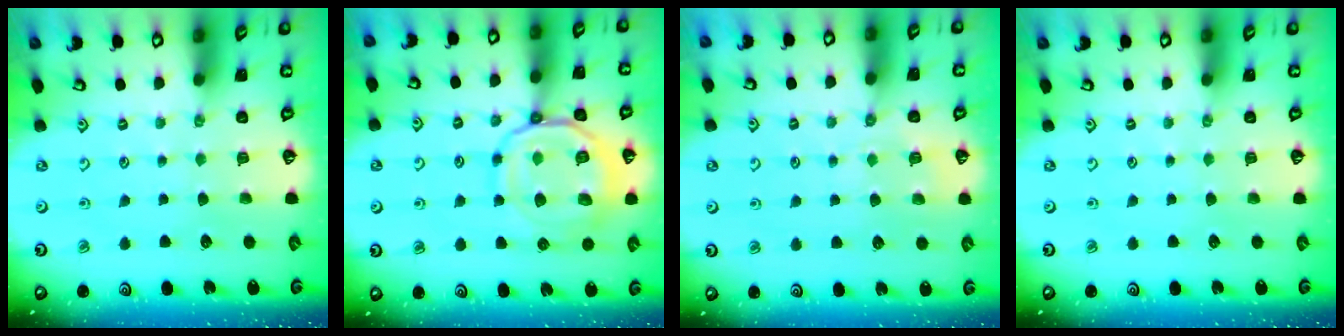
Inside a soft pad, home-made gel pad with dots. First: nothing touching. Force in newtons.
{"total": 15.3, "press": 15.3, "slide": 1.4}
{"total": 5.6, "press": 5.5, "slide": 0.9}
{"total": 0.0}